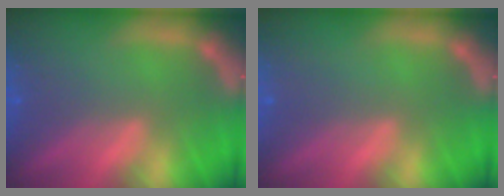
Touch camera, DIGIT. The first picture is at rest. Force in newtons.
{"total": 0.0}